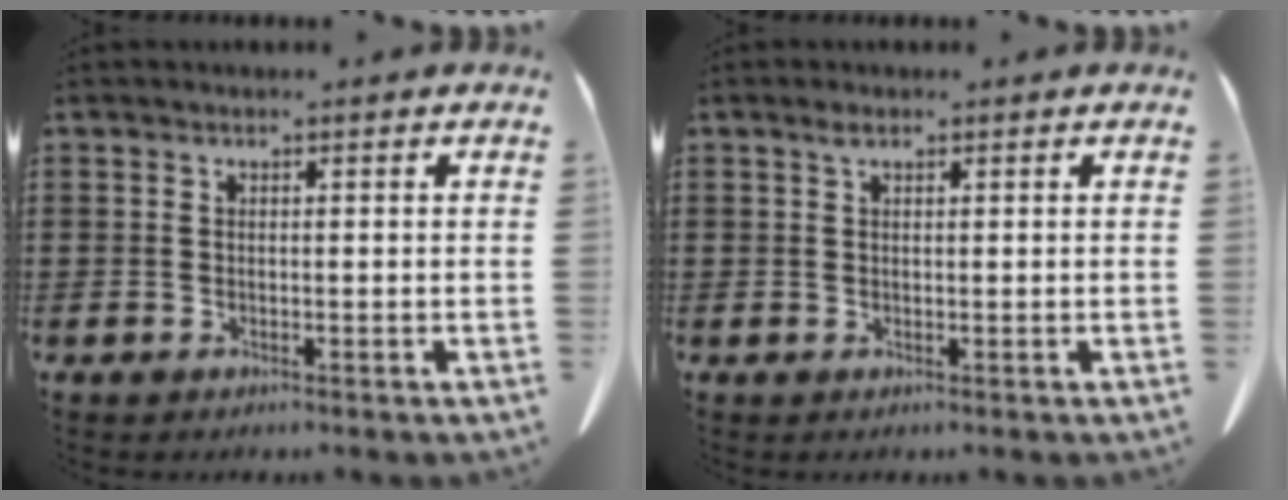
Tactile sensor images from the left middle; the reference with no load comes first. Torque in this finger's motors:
{"motor_torque": [0.86, 0.64, -0.02, 0.02]}